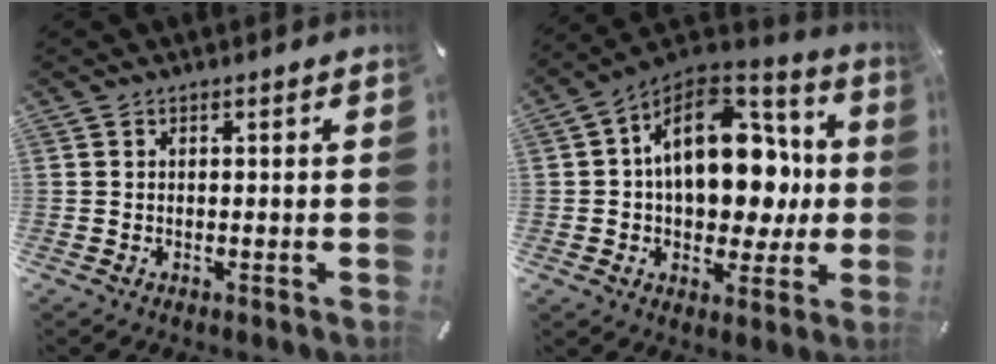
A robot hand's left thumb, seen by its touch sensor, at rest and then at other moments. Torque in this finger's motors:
{"motor_torque": [1.36, 3.64, 0.67, -0.08, 0.45]}